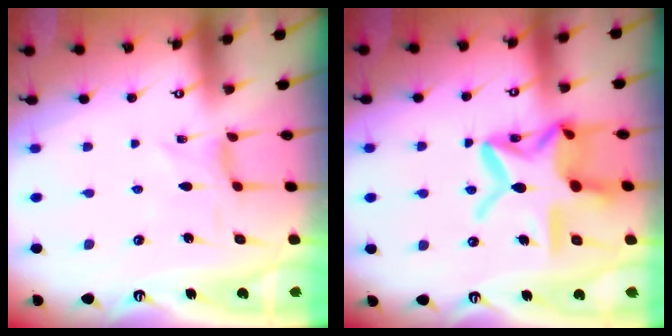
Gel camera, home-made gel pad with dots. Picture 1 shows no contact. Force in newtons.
{"total": 20.0, "press": 20.0, "slide": 1.6}